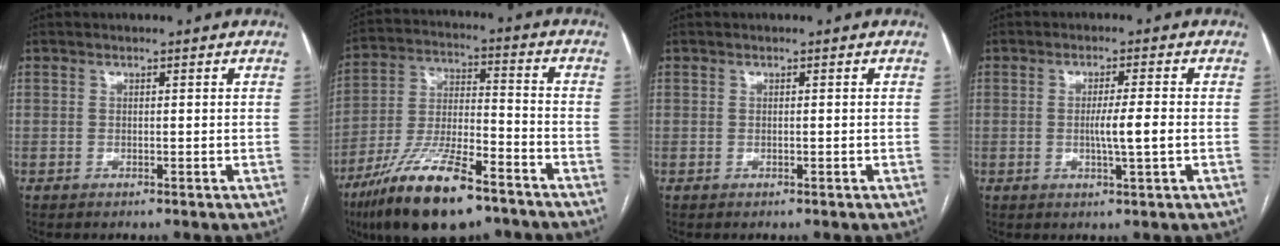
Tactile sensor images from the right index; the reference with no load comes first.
{"total": 17.5, "force": [-11.8, 4.3, 12.2], "torque": [-0.244, -0.016, -0.212]}
{"total": 0.0}
{"total": 4.3, "force": [-0.5, -0.3, 4.2], "torque": [-0.073, -0.004, -0.009]}